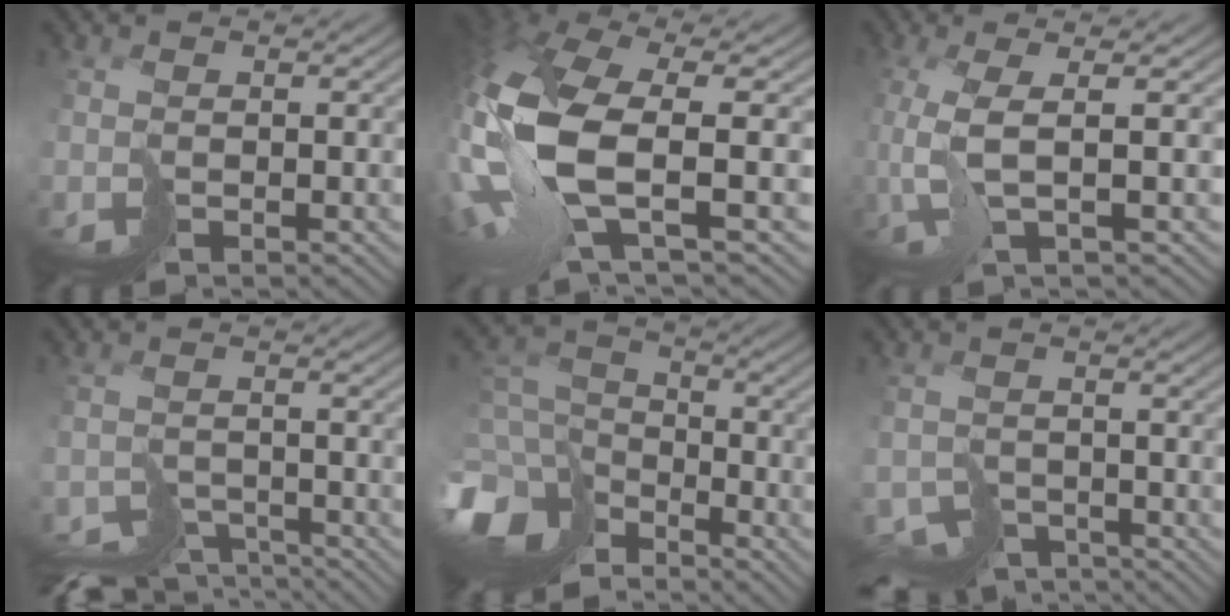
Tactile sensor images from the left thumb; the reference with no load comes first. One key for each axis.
{"total": 13.2, "fx": -0.7, "fy": 4.5, "fz": 12.4, "tx": -0.305, "ty": -0.009, "tz": -0.011}
{"total": 4.5, "fx": 0.0, "fy": 0.4, "fz": 4.5, "tx": -0.084, "ty": 0.010, "tz": -0.007}
{"total": 6.1, "fx": -5.6, "fy": 1.8, "fz": 1.6, "tx": -0.016, "ty": -0.012, "tz": -0.090}
{"total": 12.7, "fx": -8.5, "fy": 7.4, "fz": 5.9, "tx": -0.174, "ty": -0.022, "tz": -0.157}
{"total": 5.8, "fx": -5.1, "fy": 2.6, "fz": 1.2, "tx": -0.006, "ty": -0.014, "tz": -0.083}